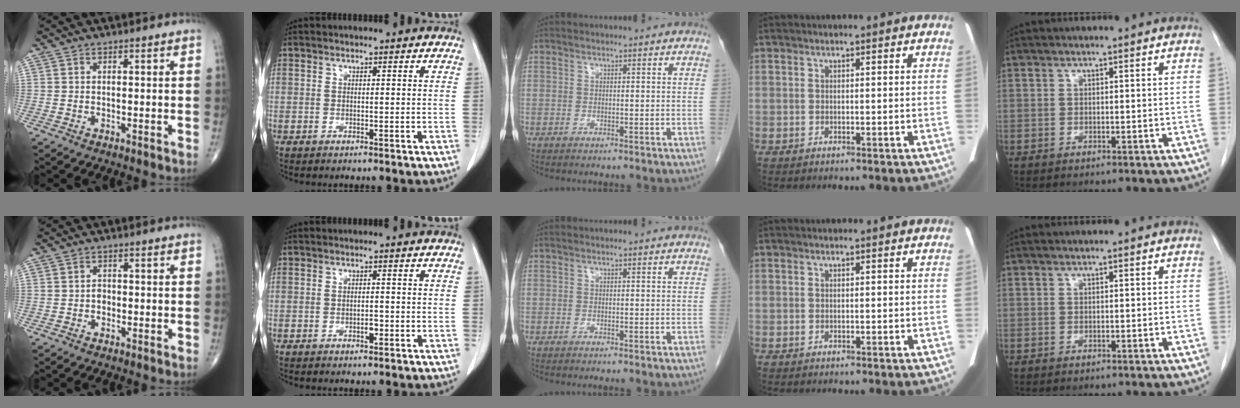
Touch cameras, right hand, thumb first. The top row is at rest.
{"thumb": {"total": 1.2, "force": [-0.4, 1.0, 0.6], "torque": [0.001, 0.006, -0.009]}, "index": {"total": 1.0, "force": [-0.5, 0.3, 0.8], "torque": [-0.017, 0.000, -0.008]}}